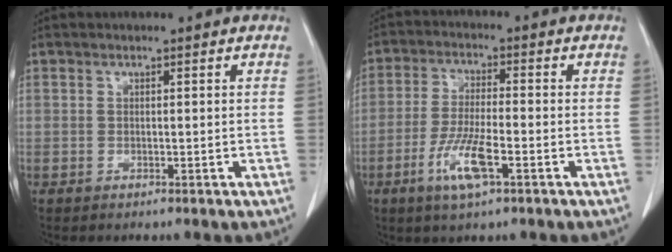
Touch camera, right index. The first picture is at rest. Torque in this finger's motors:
{"motor_torque": [0.61, -0.22, 0.42, 0.15]}